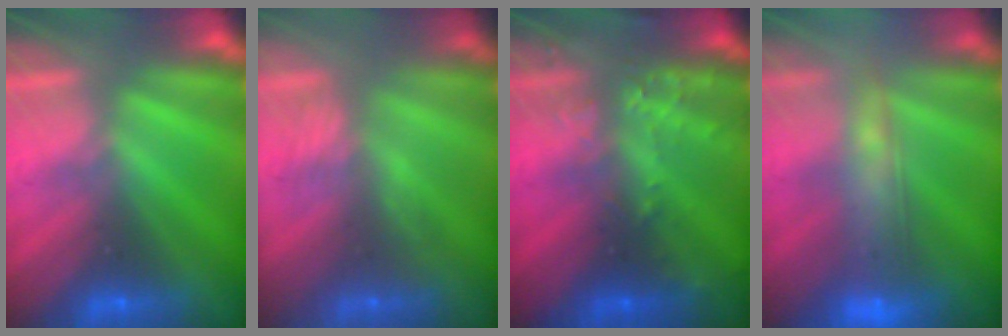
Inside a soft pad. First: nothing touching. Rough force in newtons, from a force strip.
{"total": 3.7}
{"total": 2.9}
{"total": 8.8}